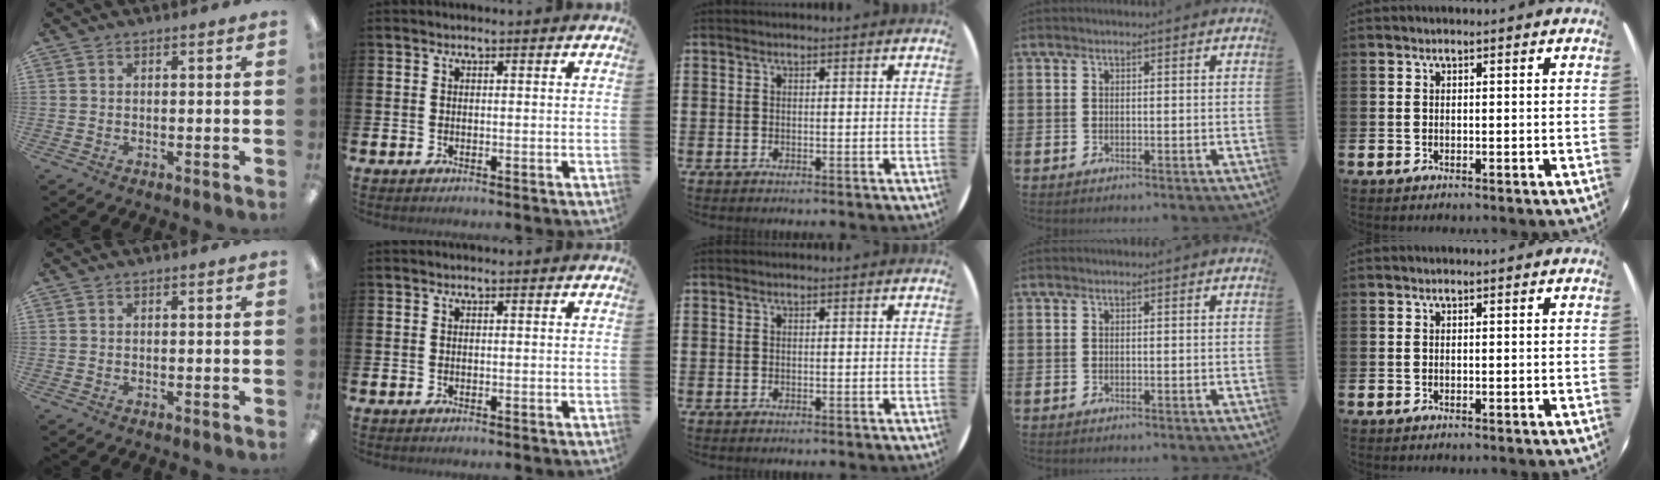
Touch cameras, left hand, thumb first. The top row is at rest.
{}